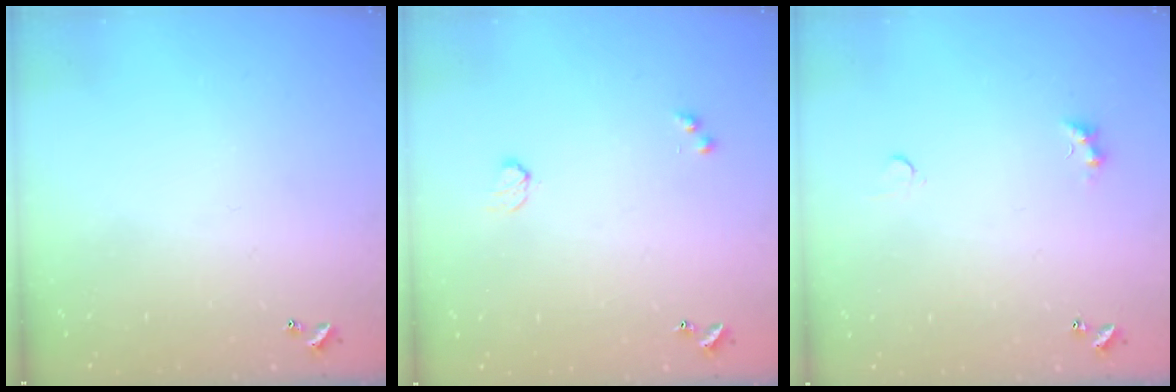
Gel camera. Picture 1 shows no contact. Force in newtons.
{"total": 2.9, "press": 2.9, "slide": 0.5}
{"total": 3.7, "press": 3.6, "slide": 0.5}